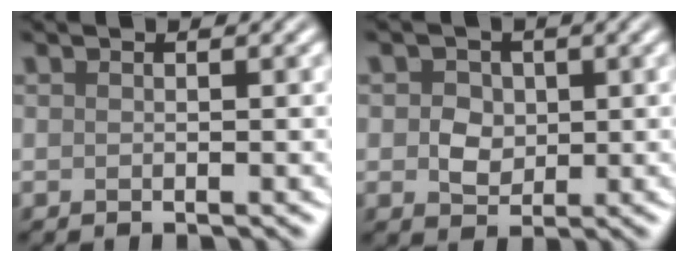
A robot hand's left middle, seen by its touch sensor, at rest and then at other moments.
{"total": 2.5, "force": [0.2, 2.2, 1.3], "torque": [-0.023, -0.002, 0.001]}